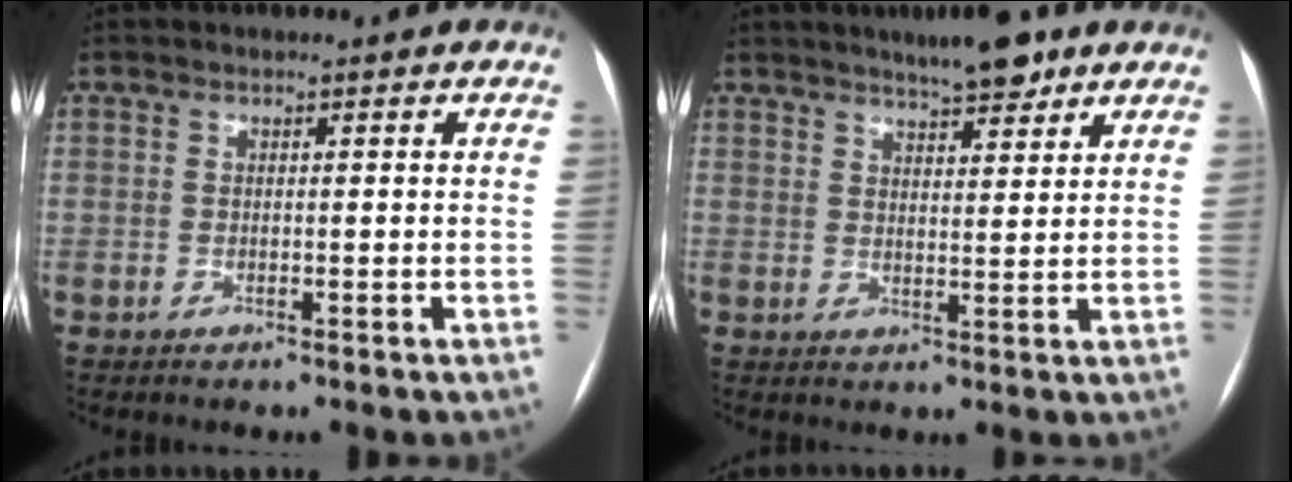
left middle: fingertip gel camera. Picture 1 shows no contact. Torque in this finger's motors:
{"motor_torque": [0.16, -0.17, 0.03, 0.01]}